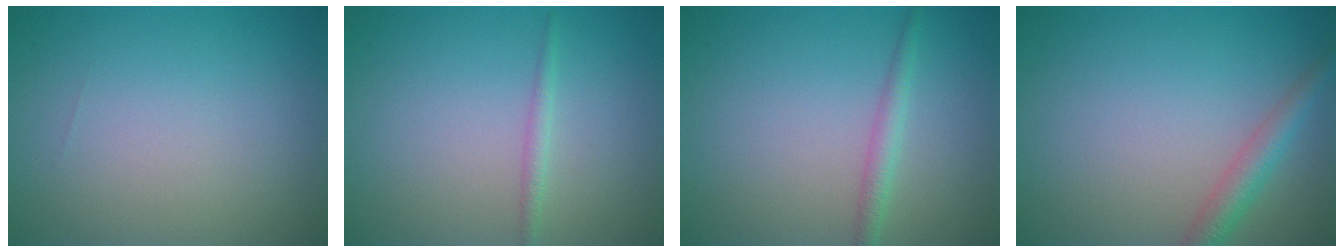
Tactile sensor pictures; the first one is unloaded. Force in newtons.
{"total": 1.1, "press": 1.1, "slide": 0.1}
{"total": 1.7, "press": 1.7, "slide": 0.0}
{"total": 2.7, "press": 2.7, "slide": 0.1}